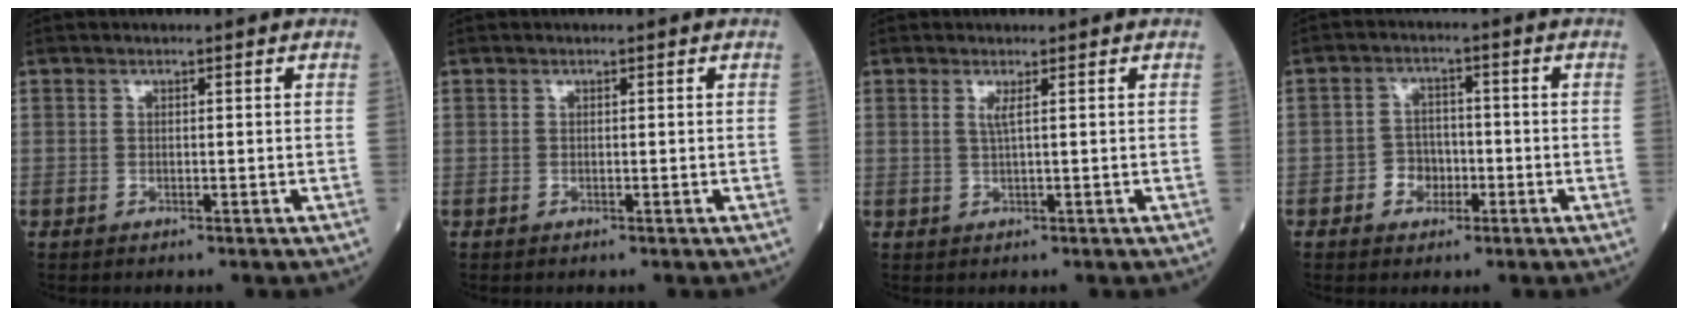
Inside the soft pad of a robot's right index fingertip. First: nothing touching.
{"total": 0.0}
{"total": 1.3, "force": [0.5, -0.3, 1.2], "torque": [-0.031, -0.004, 0.009]}
{"total": 4.0, "force": [-1.5, 3.2, 1.8], "torque": [-0.024, 0.011, -0.027]}